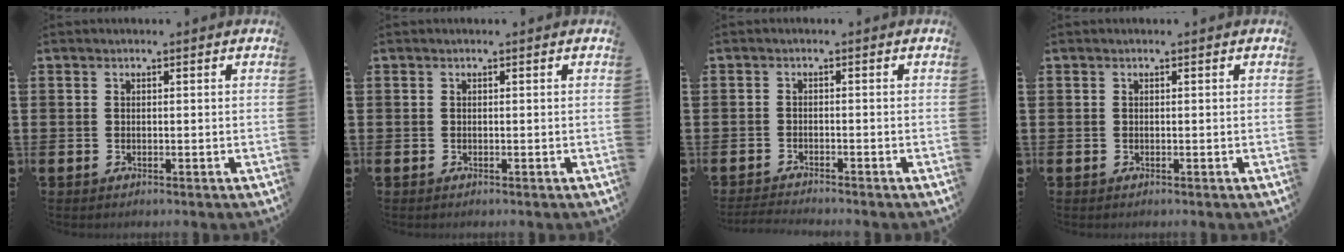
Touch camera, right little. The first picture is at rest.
{"total": 0.0}
{"total": 1.4, "force": [-1.3, -0.1, 0.3], "torque": [-0.005, 0.001, -0.027]}
{"total": 0.0}